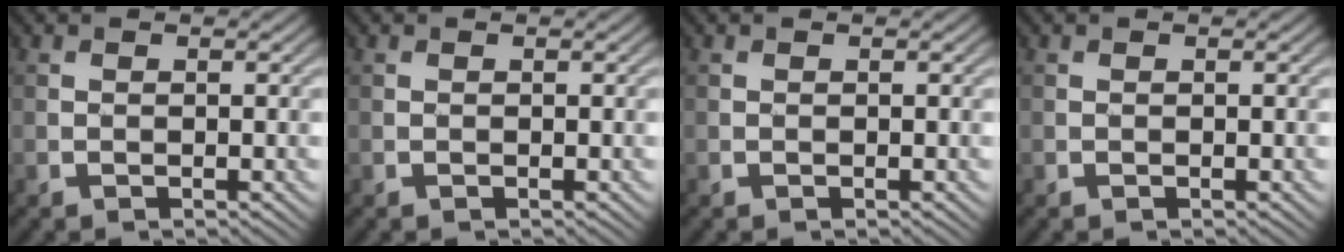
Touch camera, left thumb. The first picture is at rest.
{"total": 0.0}
{"total": 0.0}
{"total": 0.0}